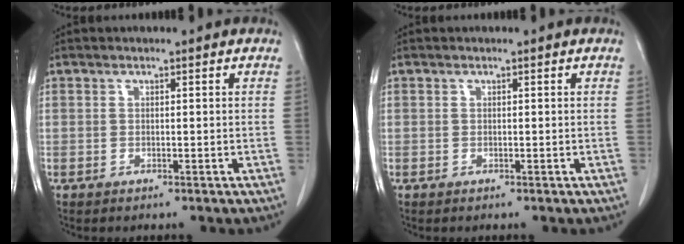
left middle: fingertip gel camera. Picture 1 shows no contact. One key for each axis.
{"total": 0.0}